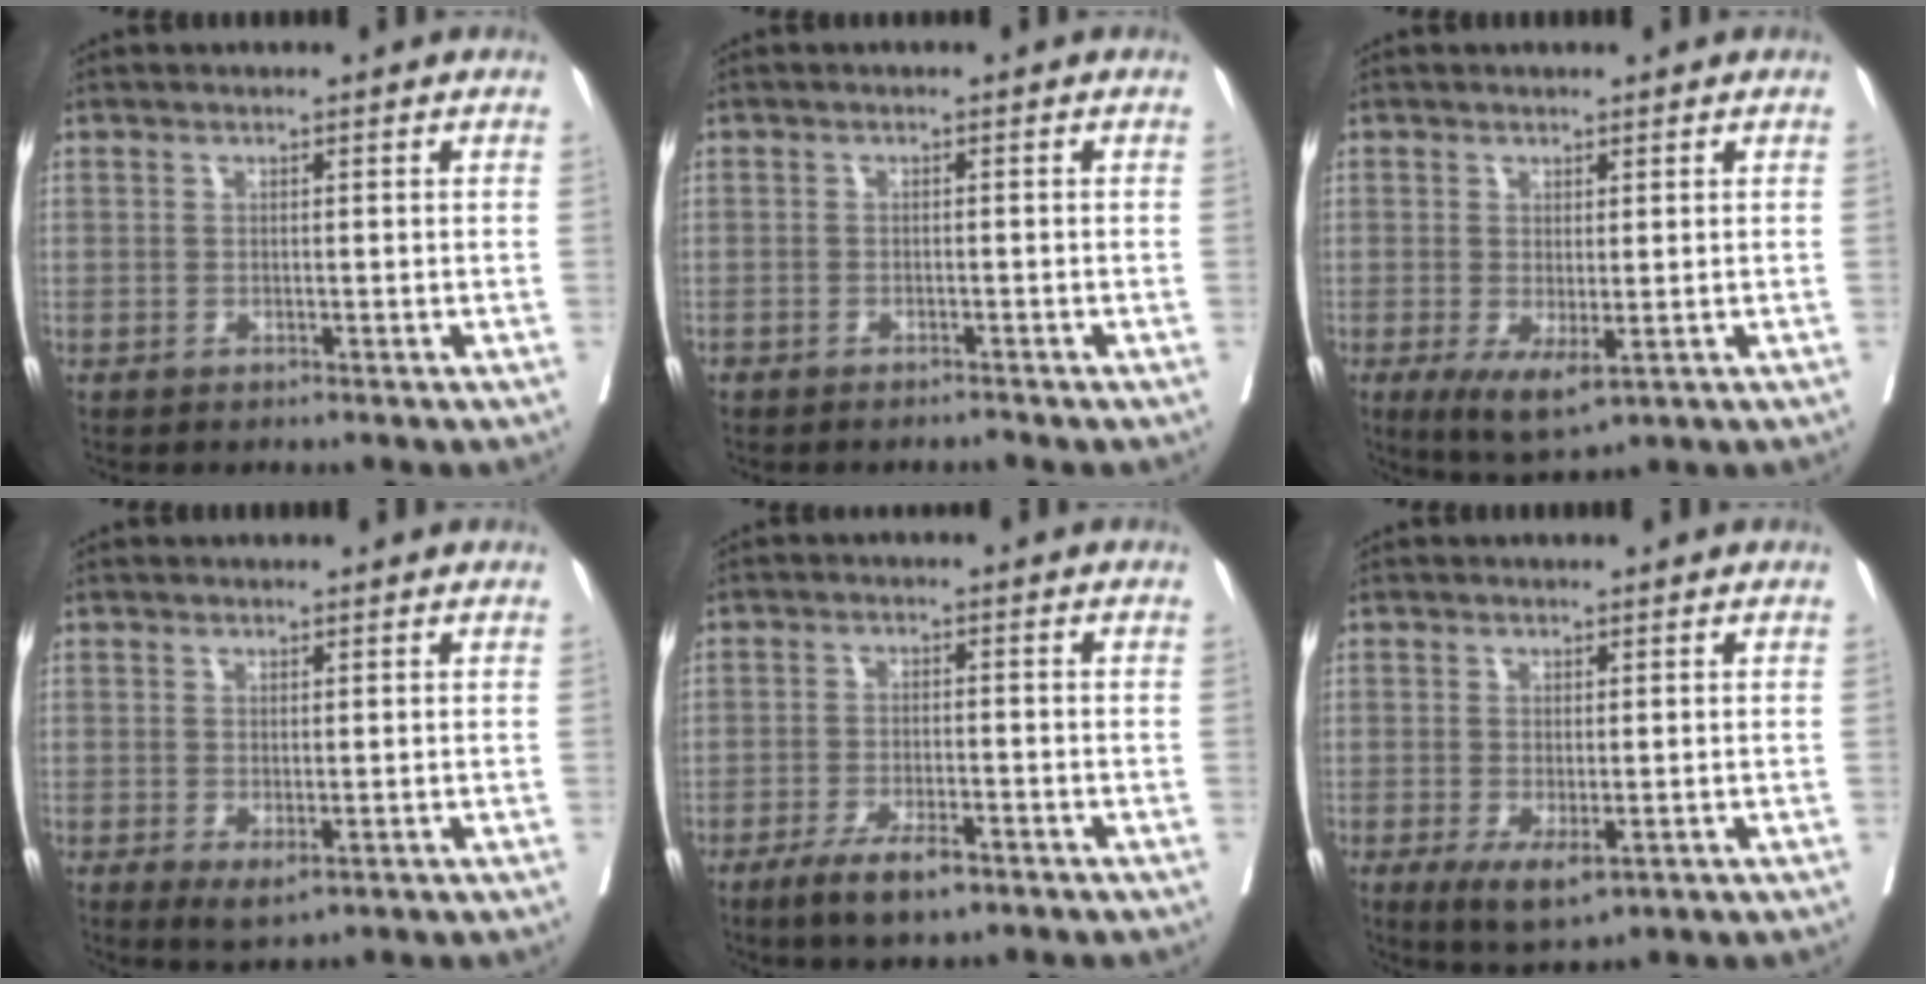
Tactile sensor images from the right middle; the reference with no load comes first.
{"total": 1.0, "force": [-1.0, 0.1, 0.3], "torque": [-0.007, -0.002, -0.016]}
{"total": 5.2, "force": [-1.4, 1.9, 4.7], "torque": [-0.081, -0.017, -0.009]}
{"total": 2.2, "force": [-0.4, 1.1, 1.9], "torque": [-0.030, -0.007, 0.004]}
{"total": 5.9, "force": [-3.8, 1.5, 4.2], "torque": [-0.081, -0.008, -0.061]}
{"total": 4.8, "force": [-1.8, 1.8, 4.0], "torque": [-0.066, -0.014, -0.018]}